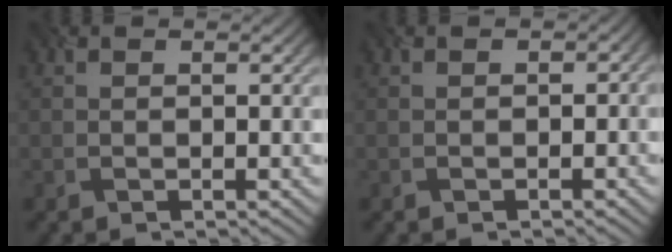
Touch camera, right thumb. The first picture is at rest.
{"total": 1.0, "force": [-0.6, 0.8, 0.2], "torque": [-0.007, 0.006, -0.004]}